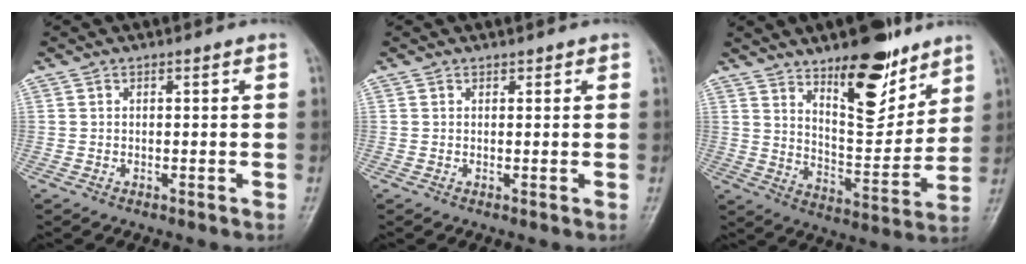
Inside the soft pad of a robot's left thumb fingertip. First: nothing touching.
{"total": 0.9, "force": [0.6, 0.5, 0.2], "torque": [0.006, -0.003, 0.005]}
{"total": 16.1, "force": [10.4, 6.2, 10.6], "torque": [-0.118, -0.079, 0.173]}